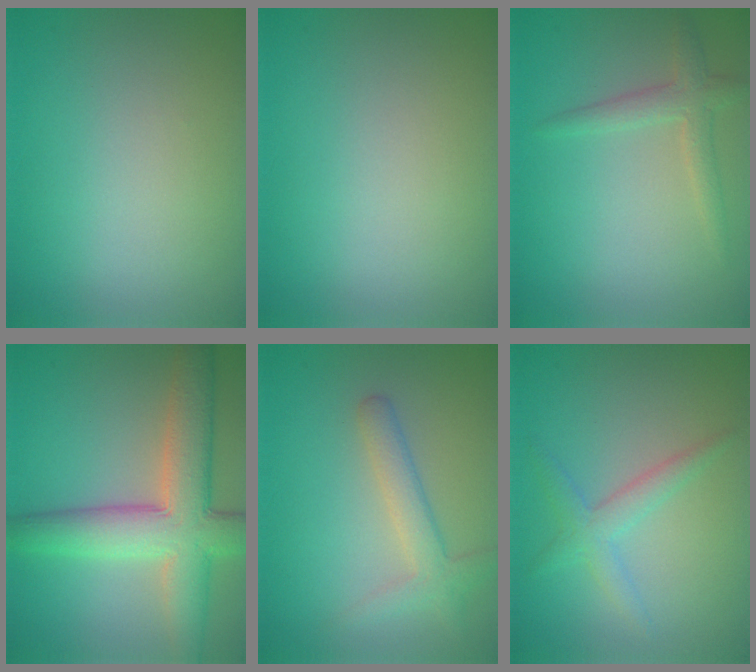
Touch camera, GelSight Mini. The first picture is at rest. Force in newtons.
{"total": 0.0}
{"total": 2.1, "press": 2.1, "slide": 0.1}
{"total": 8.0, "press": 8.0, "slide": 0.4}
{"total": 2.8, "press": 2.8, "slide": 0.1}
{"total": 2.2, "press": 2.2, "slide": 0.1}